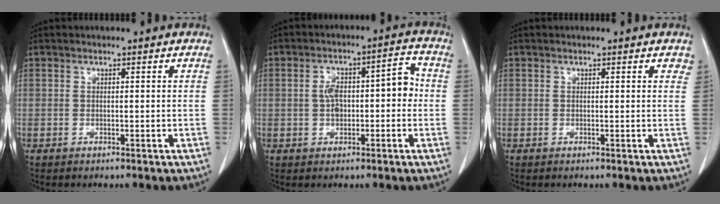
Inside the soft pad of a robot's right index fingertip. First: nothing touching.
{"total": 7.4, "force": [-0.3, 3.2, 6.7], "torque": [-0.105, 0.038, -0.005]}
{"total": 1.1, "force": [0.8, 0.6, 0.4], "torque": [0.002, 0.001, 0.000]}